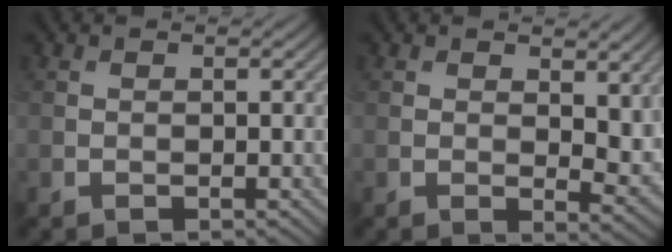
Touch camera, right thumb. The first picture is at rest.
{"total": 5.2, "force": [1.6, 2.6, 4.2], "torque": [-0.062, -0.009, 0.028]}